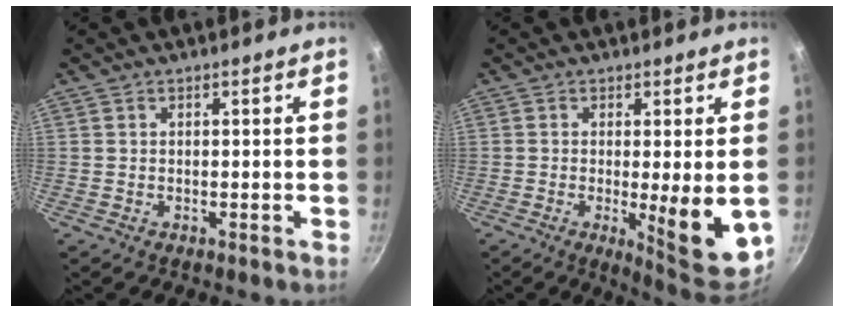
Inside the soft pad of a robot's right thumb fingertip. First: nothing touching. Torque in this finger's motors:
{"motor_torque": [-0.13, 0.44, 0.68, 0.24, 0.08]}